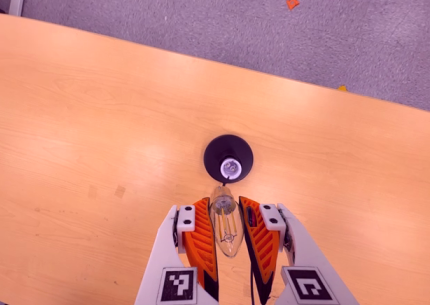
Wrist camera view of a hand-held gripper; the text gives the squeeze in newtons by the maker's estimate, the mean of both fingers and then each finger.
{"total": 17.9, "left": 18.8, "right": 17.1}